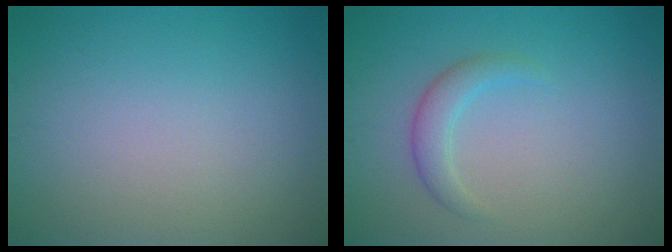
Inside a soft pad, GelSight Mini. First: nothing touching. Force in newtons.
{"total": 2.0, "press": 2.0, "slide": 0.1}